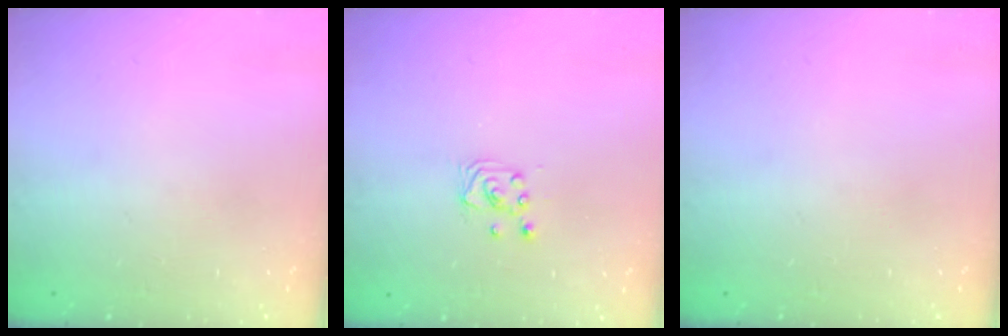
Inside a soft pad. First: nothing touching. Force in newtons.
{"total": 2.5, "press": 2.5, "slide": 0.2}
{"total": 0.0}